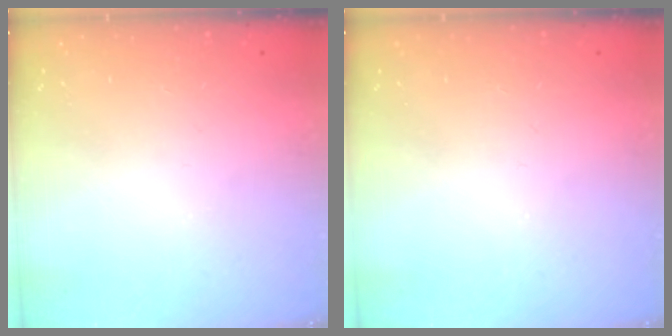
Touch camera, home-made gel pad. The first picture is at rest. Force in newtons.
{"total": 0.0}